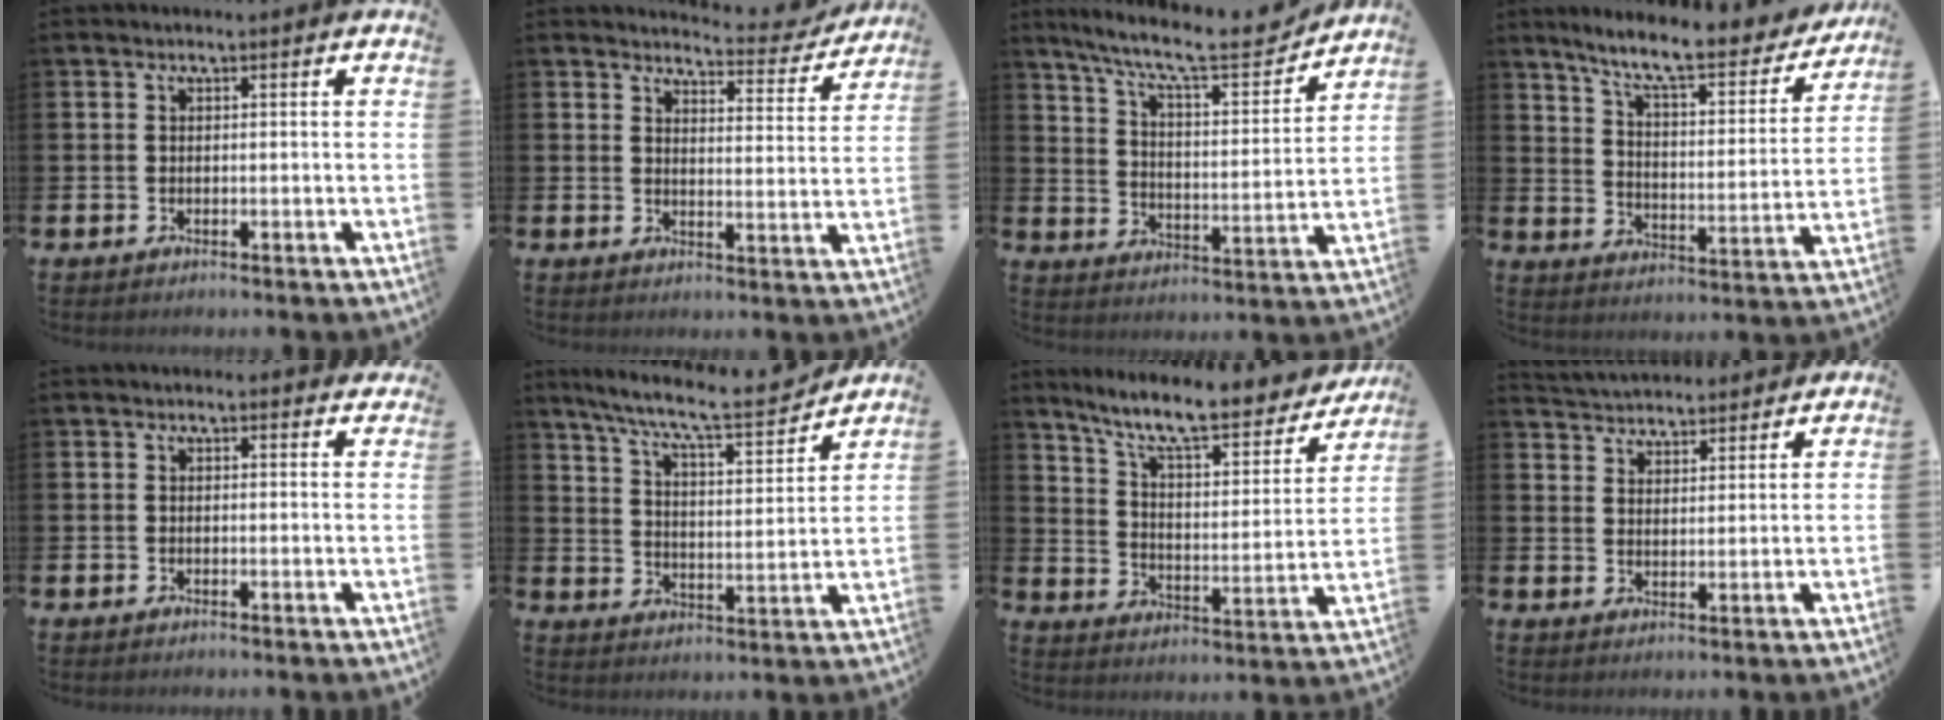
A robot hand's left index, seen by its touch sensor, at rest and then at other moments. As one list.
[{"total": 4.4, "force": [4.2, 1.0, 0.8], "torque": [-0.006, -0.035, 0.065]}, {"total": 10.3, "force": [9.1, 1.6, 4.6], "torque": [-0.109, -0.061, 0.150]}, {"total": 9.2, "force": [8.0, 1.7, 4.3], "torque": [-0.100, -0.056, 0.129]}, {"total": 0.6, "force": [0.6, 0.3, 0.2], "torque": [0.002, 0.001, 0.009]}, {"total": 9.4, "force": [8.3, 1.4, 4.0], "torque": [-0.101, -0.055, 0.140]}, {"total": 10.1, "force": [8.7, 2.2, 4.7], "torque": [-0.111, -0.063, 0.143]}, {"total": 4.4, "force": [4.3, 0.9, -0.3], "torque": [-0.004, -0.027, 0.076]}]